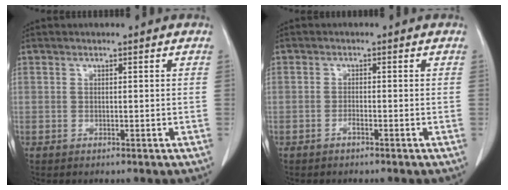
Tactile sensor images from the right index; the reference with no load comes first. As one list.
[{"total": 0.9, "force": [-0.7, 0.1, 0.6], "torque": [-0.012, 0.002, -0.014]}]